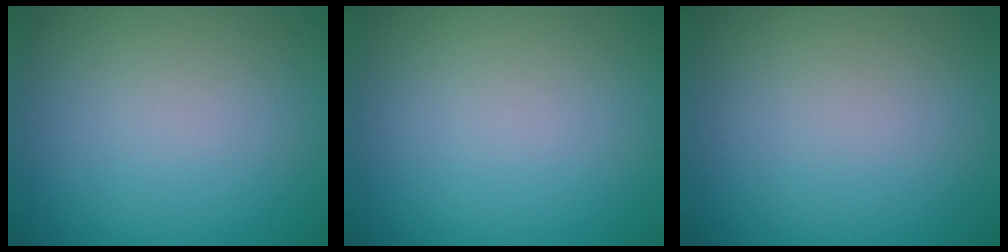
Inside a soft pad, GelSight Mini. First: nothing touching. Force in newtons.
{"total": 0.0}
{"total": 0.0}